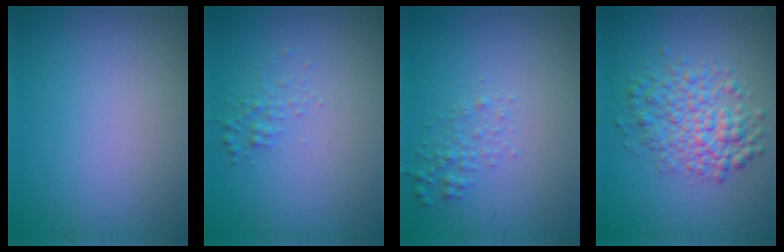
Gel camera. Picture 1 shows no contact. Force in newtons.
{"total": 1.1, "press": 1.1, "slide": 0.0}
{"total": 1.5, "press": 1.5, "slide": 0.1}
{"total": 4.8, "press": 4.8, "slide": 0.1}